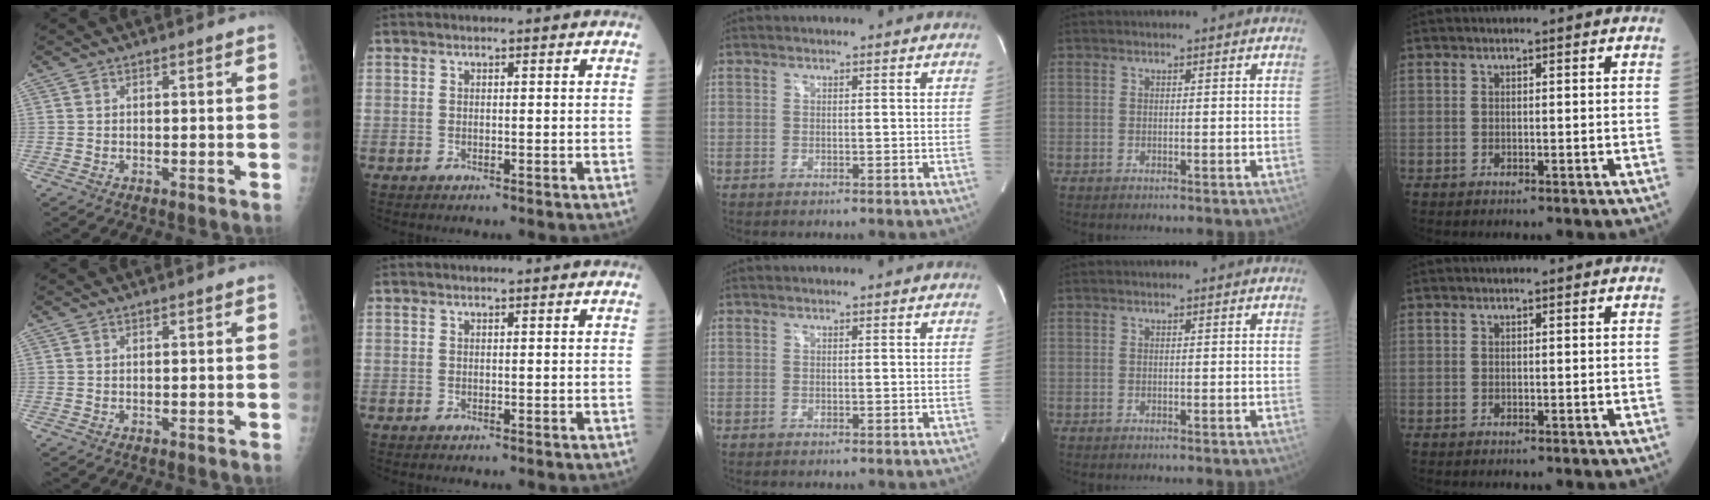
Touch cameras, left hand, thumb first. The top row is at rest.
{}